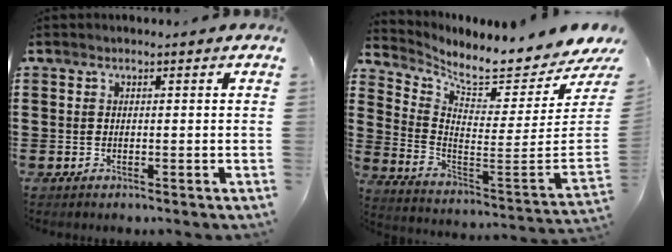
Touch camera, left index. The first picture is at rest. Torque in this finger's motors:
{"motor_torque": [0.00, -2.14, 0.34, 0.07]}